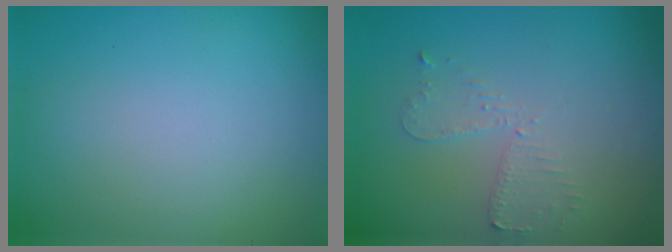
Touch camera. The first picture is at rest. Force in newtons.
{"total": 2.2, "press": 2.2, "slide": 0.5}